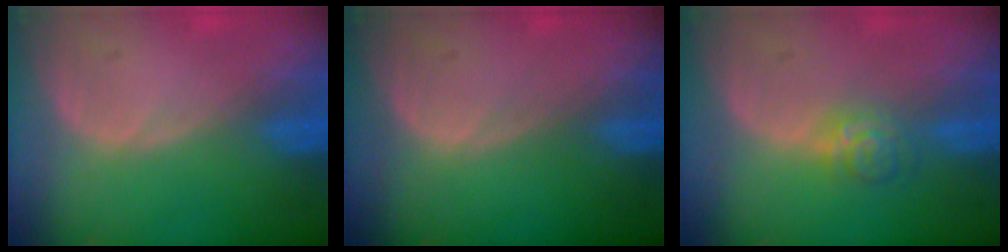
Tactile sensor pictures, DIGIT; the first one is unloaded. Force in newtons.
{"total": 0.0}
{"total": 3.6, "press": 3.5, "slide": 0.5}